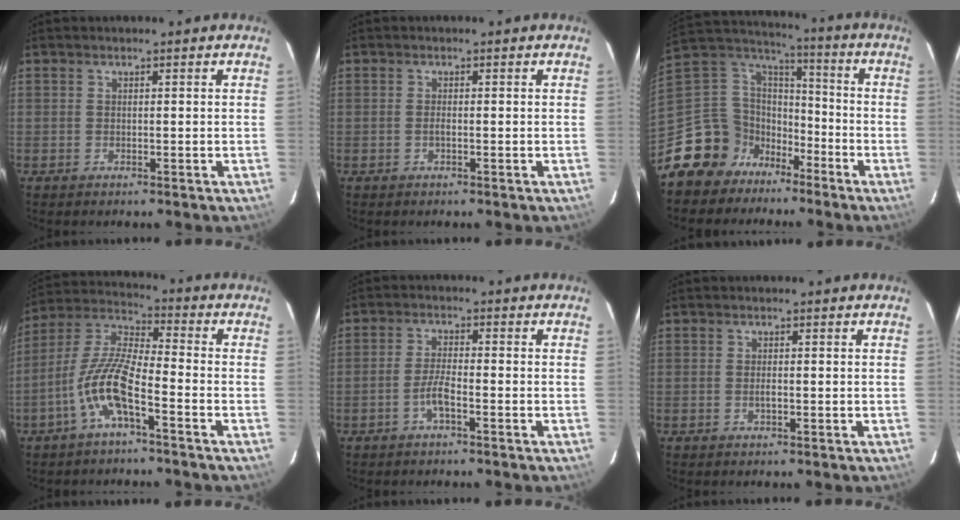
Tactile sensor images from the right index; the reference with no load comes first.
{"total": 0.6, "force": [-0.3, 0.2, 0.5], "torque": [-0.010, 0.000, -0.005]}
{"total": 14.5, "force": [-9.8, 10.2, 3.2], "torque": [-0.098, 0.045, -0.175]}
{"total": 10.5, "force": [-5.1, 2.2, 8.9], "torque": [-0.196, 0.006, -0.101]}
{"total": 3.5, "force": [-2.0, 0.5, 2.8], "torque": [-0.066, 0.004, -0.040]}
{"total": 0.8, "force": [-0.3, 0.4, 0.7], "torque": [-0.014, -0.001, -0.004]}